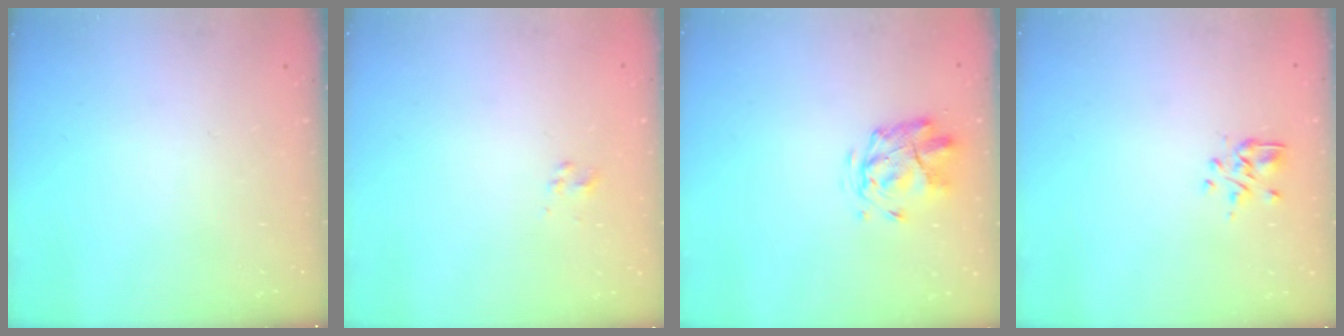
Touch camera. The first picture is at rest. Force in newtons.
{"total": 2.3, "press": 2.1, "slide": 0.8}
{"total": 2.8, "press": 2.5, "slide": 1.2}
{"total": 2.5, "press": 2.3, "slide": 1.0}